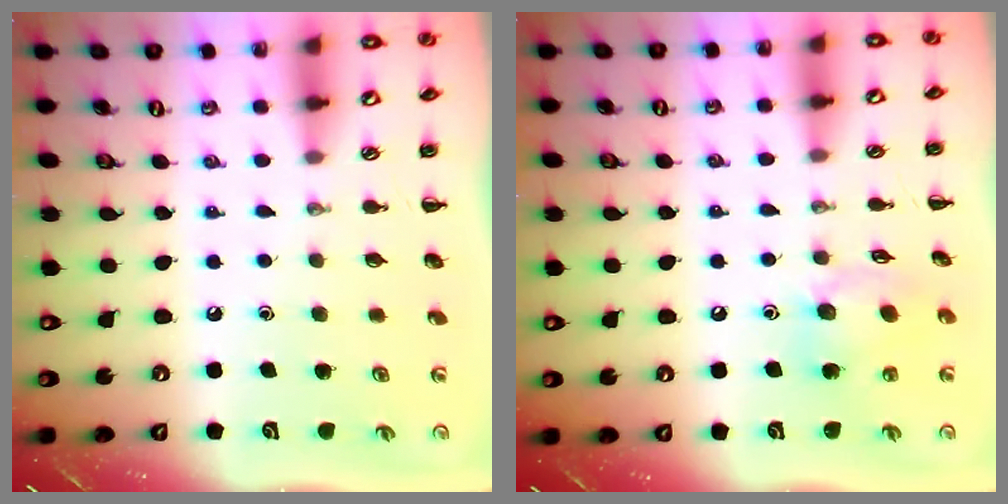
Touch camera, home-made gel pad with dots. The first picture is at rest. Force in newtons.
{"total": 10.3, "press": 10.2, "slide": 1.2}